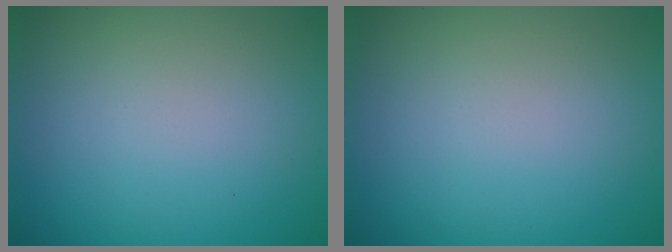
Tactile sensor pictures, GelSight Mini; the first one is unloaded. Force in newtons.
{"total": 0.0}